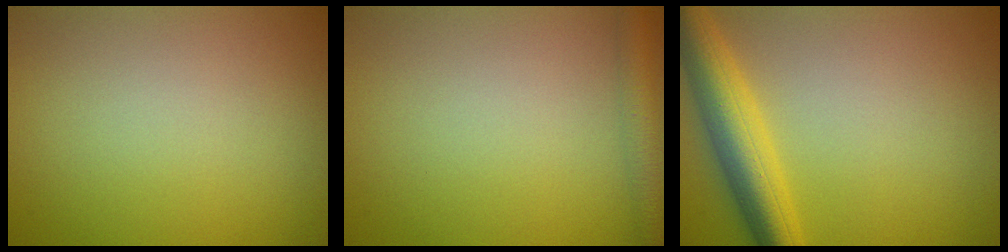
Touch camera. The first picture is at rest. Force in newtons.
{"total": 2.5, "press": 2.5, "slide": 0.1}
{"total": 5.9, "press": 5.9, "slide": 0.2}